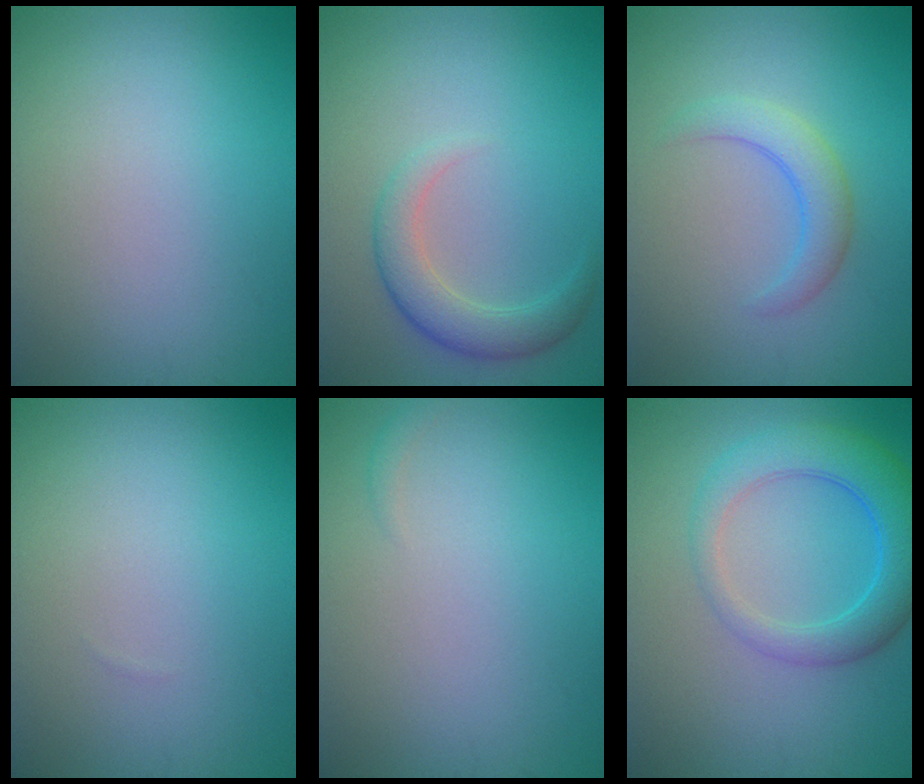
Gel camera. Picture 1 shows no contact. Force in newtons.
{"total": 3.2, "press": 3.2, "slide": 0.2}
{"total": 2.8, "press": 2.8, "slide": 0.2}
{"total": 0.0}
{"total": 0.5, "press": 0.5, "slide": 0.0}
{"total": 5.4, "press": 5.4, "slide": 0.2}